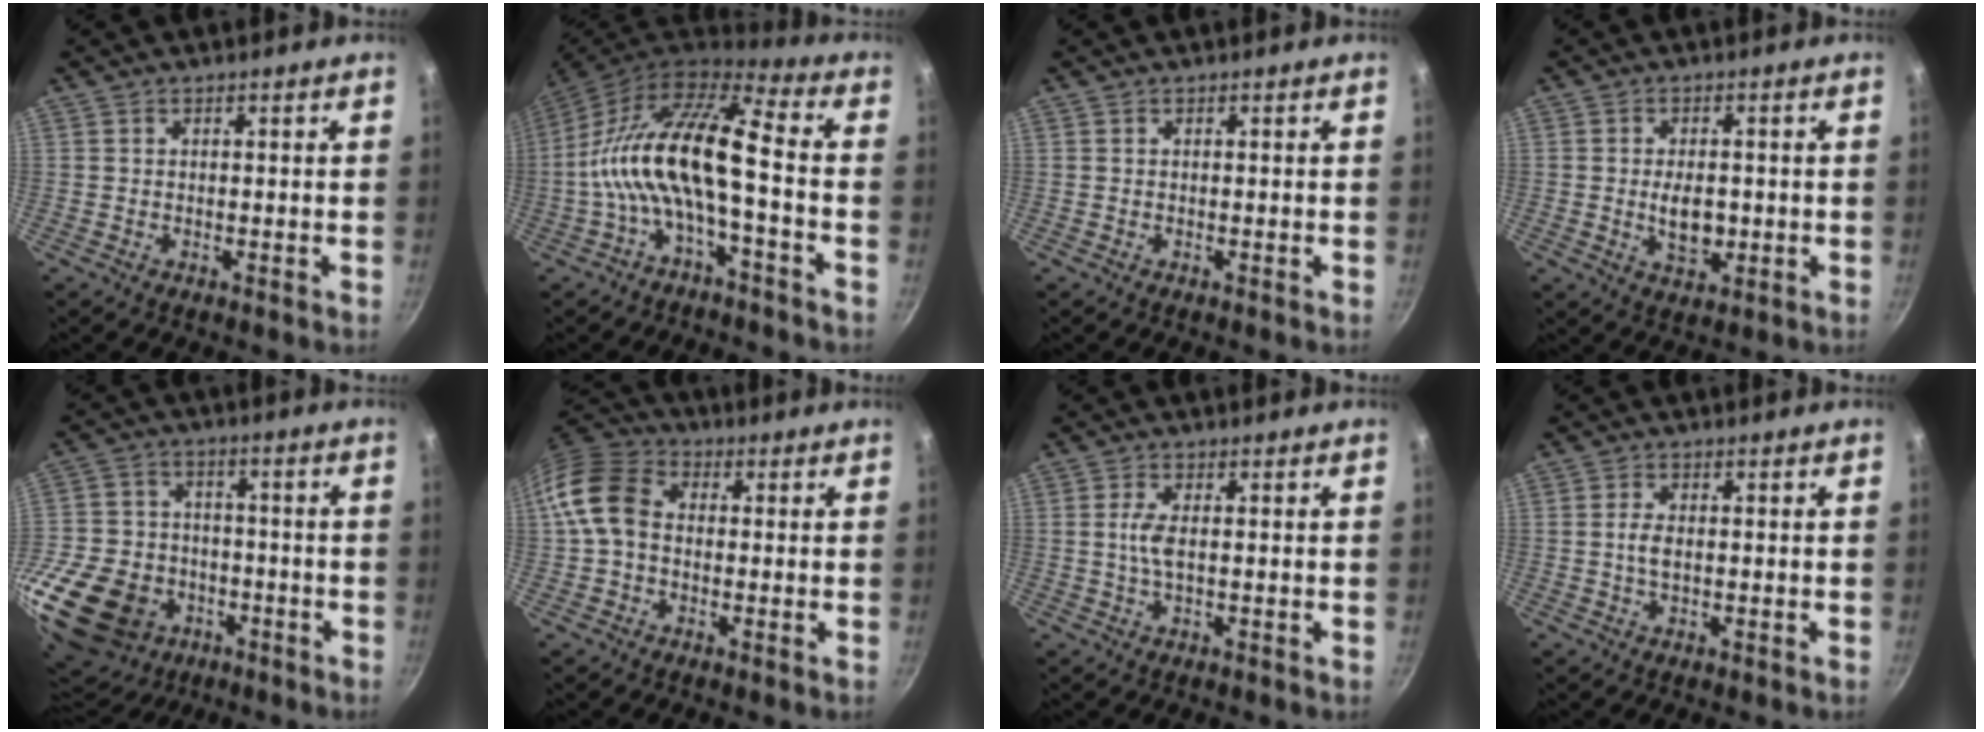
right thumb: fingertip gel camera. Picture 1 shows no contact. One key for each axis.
{"total": 15.4, "fx": -2.8, "fy": 5.2, "fz": 14.2, "tx": -0.281, "ty": 0.048, "tz": -0.066}
{"total": 0.0}
{"total": 6.3, "fx": -0.6, "fy": 3.7, "fz": 5.1, "tx": -0.068, "ty": -0.003, "tz": -0.006}
{"total": 28.3, "fx": -11.9, "fy": 21.2, "fz": 14.3, "tx": -0.318, "ty": 0.047, "tz": -0.193}
{"total": 9.8, "fx": 0.0, "fy": 7.4, "fz": 6.4, "tx": -0.107, "ty": 0.027, "tz": -0.019}
{"total": 3.3, "fx": 0.0, "fy": 1.1, "fz": 3.2, "tx": -0.075, "ty": 0.003, "tz": -0.002}
{"total": 3.0, "fx": -0.1, "fy": 1.6, "fz": 2.5, "tx": -0.051, "ty": 0.006, "tz": -0.004}